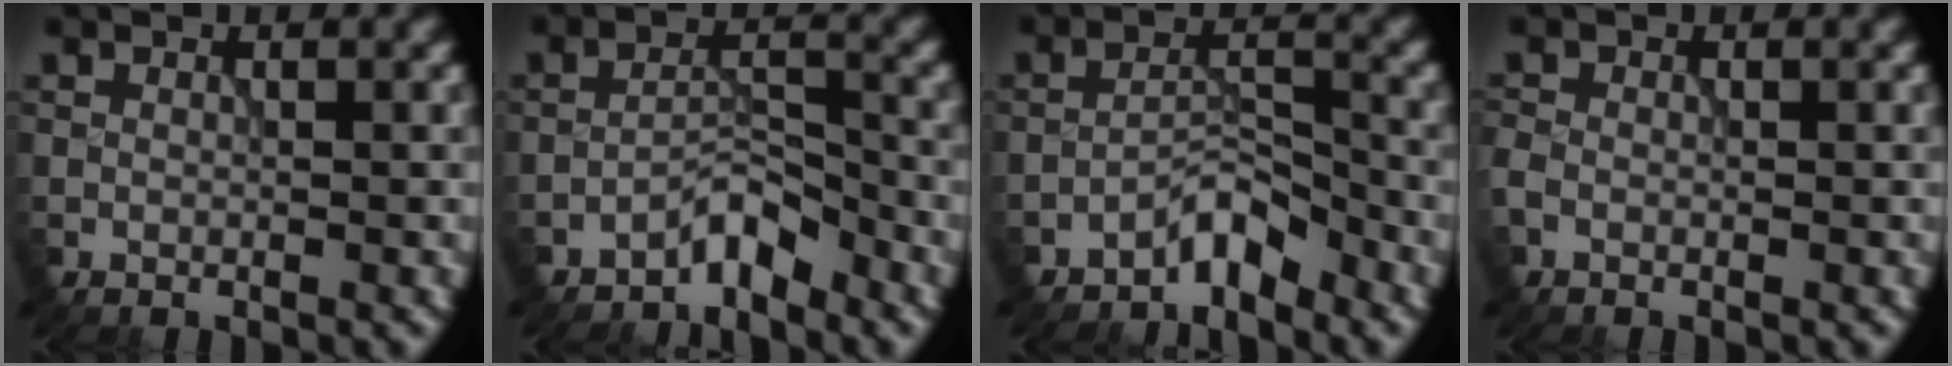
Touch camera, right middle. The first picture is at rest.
{"total": 2.8, "force": [-2.4, 0.6, 1.2], "torque": [-0.015, 0.017, -0.045]}
{"total": 2.9, "force": [-2.5, 0.7, 1.3], "torque": [-0.017, 0.018, -0.048]}
{"total": 1.1, "force": [-0.6, 0.8, 0.5], "torque": [-0.014, 0.001, -0.017]}